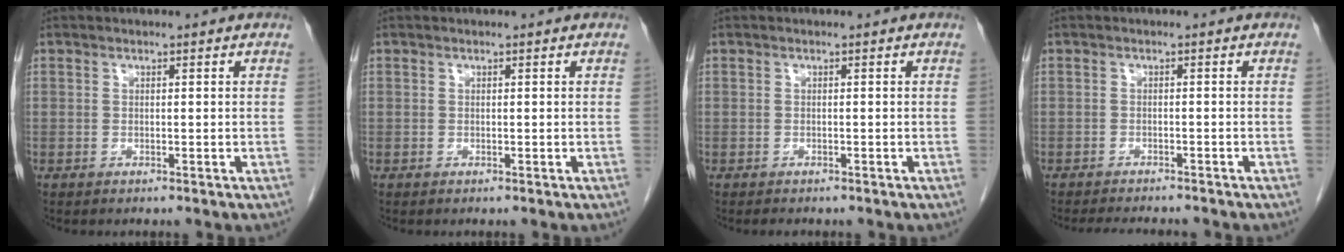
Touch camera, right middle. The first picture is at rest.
{"total": 0.0}
{"total": 1.1, "force": [-1.0, 0.4, 0.3], "torque": [-0.013, -0.004, -0.014]}
{"total": 6.4, "force": [-5.9, 0.9, 2.1], "torque": [-0.028, -0.010, -0.082]}